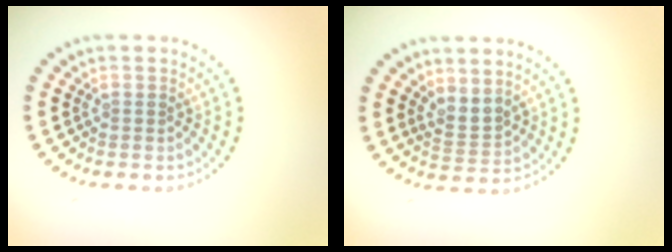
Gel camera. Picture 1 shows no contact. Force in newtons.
{"total": 2.0, "press": 1.5, "slide": 1.3}